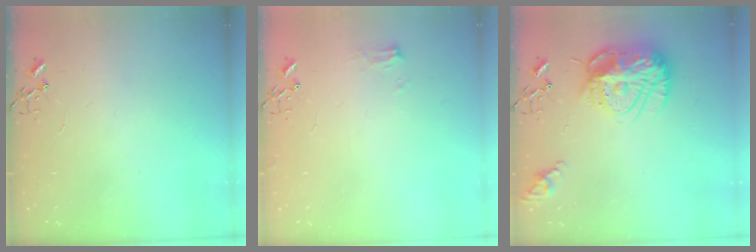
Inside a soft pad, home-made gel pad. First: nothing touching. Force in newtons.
{"total": 6.8, "press": 6.8, "slide": 0.8}
{"total": 17.2, "press": 17.2, "slide": 1.4}